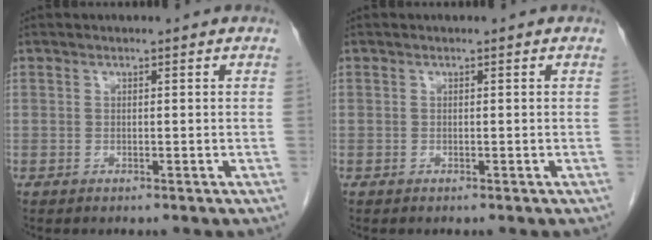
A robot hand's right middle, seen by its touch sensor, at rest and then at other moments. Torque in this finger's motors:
{"motor_torque": [0.00, -2.14, -0.15, -0.06]}